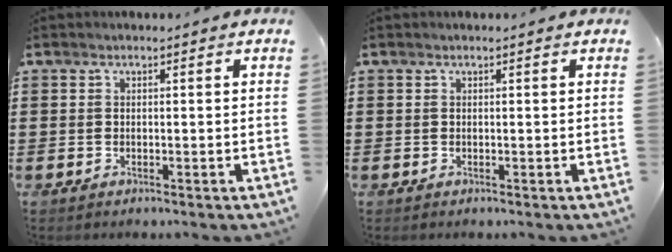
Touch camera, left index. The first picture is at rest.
{"total": 0.0}